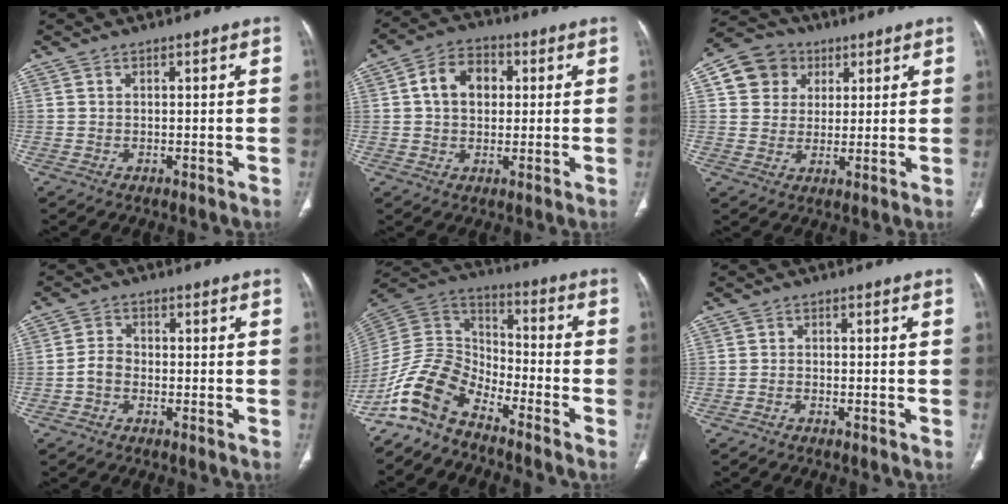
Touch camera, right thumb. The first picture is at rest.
{"total": 7.9, "force": [1.4, 5.8, 5.2], "torque": [-0.066, 0.012, 0.017]}
{"total": 9.1, "force": [3.2, 8.2, 2.6], "torque": [-0.021, 0.002, 0.051]}
{"total": 2.9, "force": [-1.2, 2.0, 1.7], "torque": [-0.026, 0.013, -0.030]}
{"total": 13.0, "force": [-9.6, 6.1, 6.1], "torque": [-0.113, 0.086, -0.200]}
{"total": 1.4, "force": [-1.3, 0.4, 0.4], "torque": [-0.009, 0.012, -0.018]}